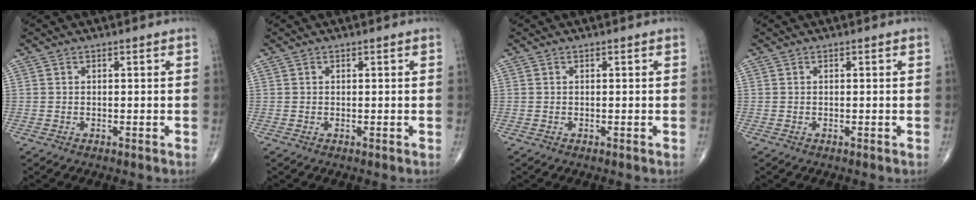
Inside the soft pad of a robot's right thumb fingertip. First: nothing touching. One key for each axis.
{"total": 0.0}
{"total": 0.0}
{"total": 0.0}